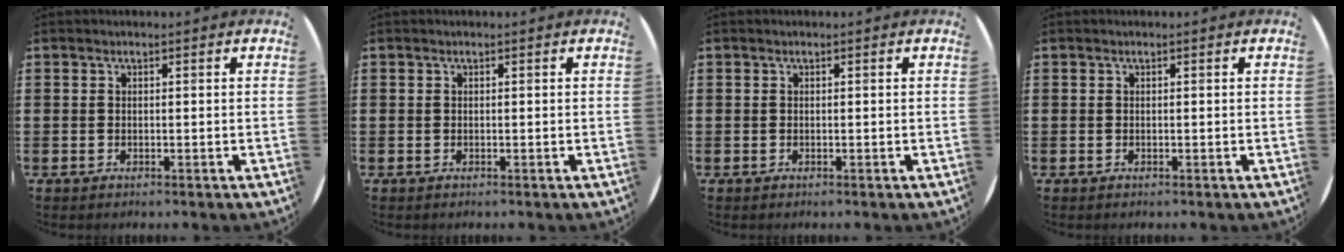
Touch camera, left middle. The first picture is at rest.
{"total": 0.0}
{"total": 0.0}
{"total": 0.0}